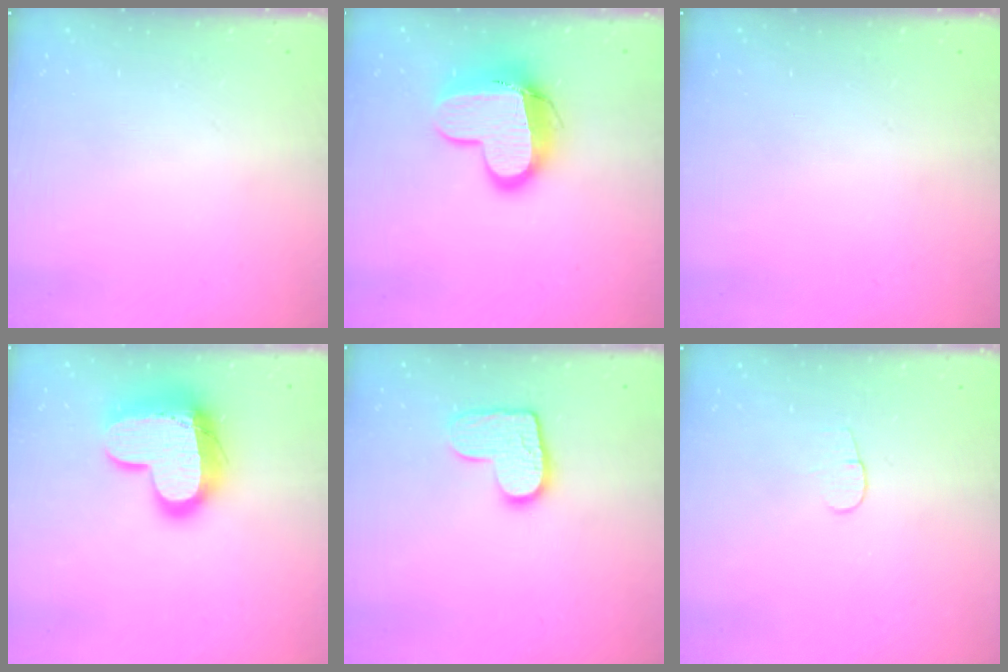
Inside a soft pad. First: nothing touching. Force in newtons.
{"total": 14.1, "press": 14.1, "slide": 1.1}
{"total": 0.0}
{"total": 17.4, "press": 17.3, "slide": 1.5}
{"total": 10.7, "press": 10.7, "slide": 0.5}
{"total": 3.6, "press": 3.6, "slide": 0.4}